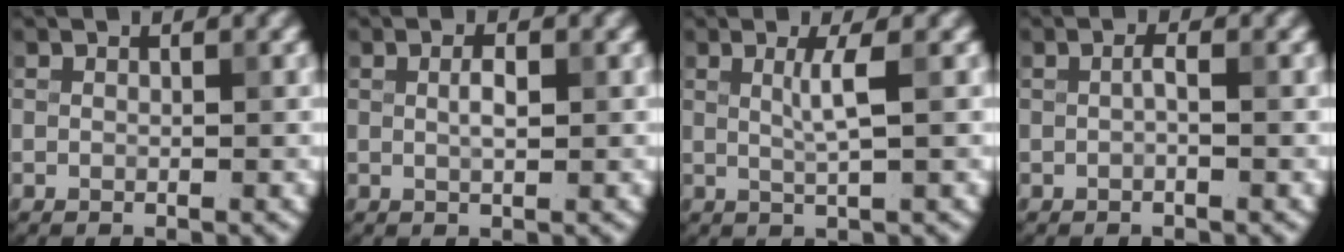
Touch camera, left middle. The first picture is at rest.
{"total": 1.2, "force": [0.1, 0.3, 1.2], "torque": [-0.026, 0.005, 0.005]}
{"total": 1.9, "force": [0.4, 0.0, 1.9], "torque": [-0.039, 0.002, 0.008]}
{"total": 0.6, "force": [-0.1, 0.0, 0.6], "torque": [-0.014, 0.004, 0.002]}